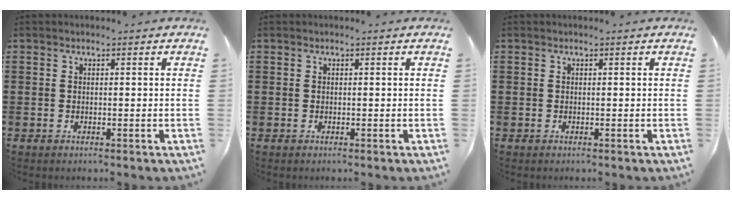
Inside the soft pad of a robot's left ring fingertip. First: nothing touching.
{"total": 0.0}
{"total": 0.0}